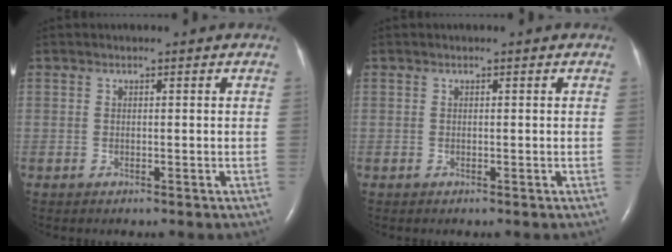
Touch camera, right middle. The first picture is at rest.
{"total": 0.0}